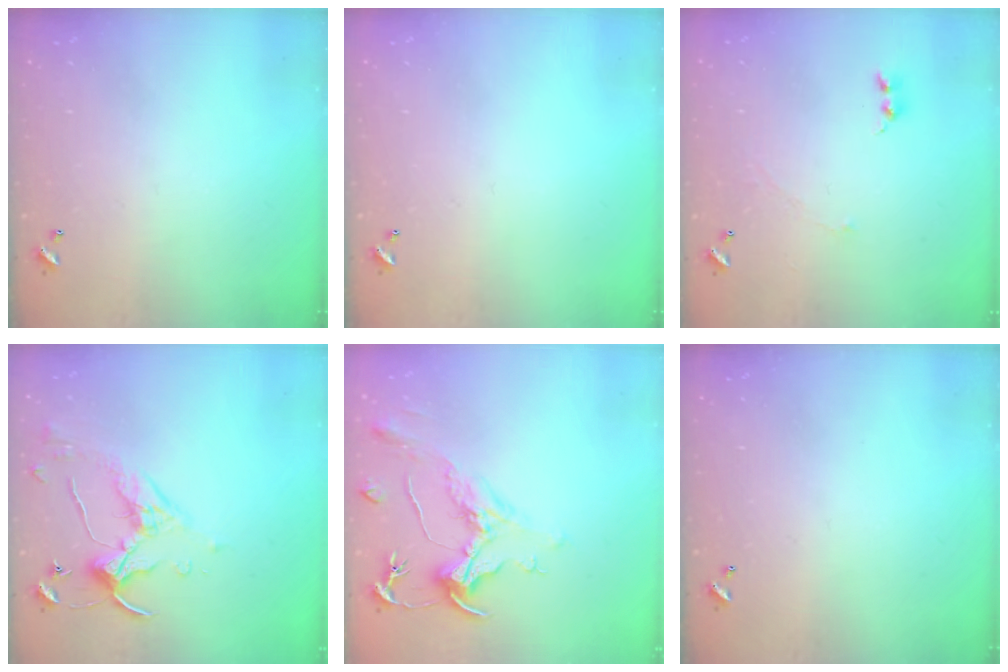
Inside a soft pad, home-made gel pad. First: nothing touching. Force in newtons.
{"total": 0.0}
{"total": 2.0, "press": 1.9, "slide": 0.7}
{"total": 4.8, "press": 4.7, "slide": 1.0}
{"total": 2.1, "press": 1.7, "slide": 1.3}
{"total": 0.0}